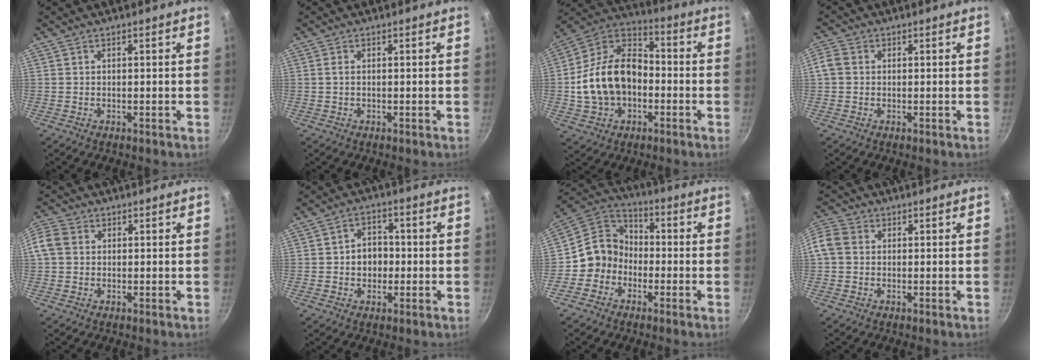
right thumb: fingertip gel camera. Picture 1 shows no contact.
{"total": 0.8, "force": [0.0, 0.4, 0.7], "torque": [-0.014, 0.002, -0.001]}
{"total": 18.1, "force": [-2.5, 12.7, 12.6], "torque": [-0.204, 0.048, -0.054]}
{"total": 3.2, "force": [0.1, 2.7, 1.7], "torque": [-0.034, 0.008, -0.006]}
{"total": 6.2, "force": [0.7, 5.2, 3.3], "torque": [-0.069, 0.013, -0.002]}
{"total": 6.0, "force": [-0.5, 4.8, 3.5], "torque": [-0.021, 0.011, -0.011]}
{"total": 9.1, "force": [-2.8, 8.1, 2.9], "torque": [-0.009, 0.048, -0.071]}
{"total": 9.0, "force": [0.7, 7.6, 4.8], "torque": [-0.116, 0.025, -0.002]}